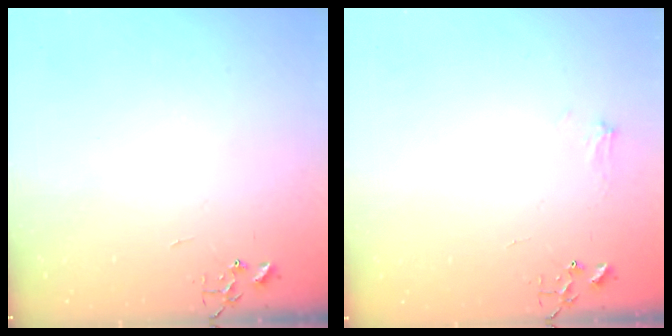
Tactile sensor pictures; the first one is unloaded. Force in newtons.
{"total": 5.3, "press": 5.3, "slide": 0.6}